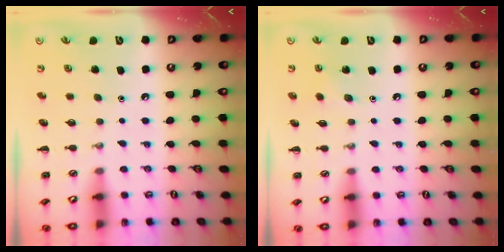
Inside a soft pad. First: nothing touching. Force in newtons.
{"total": 5.3, "press": 5.1, "slide": 1.4}